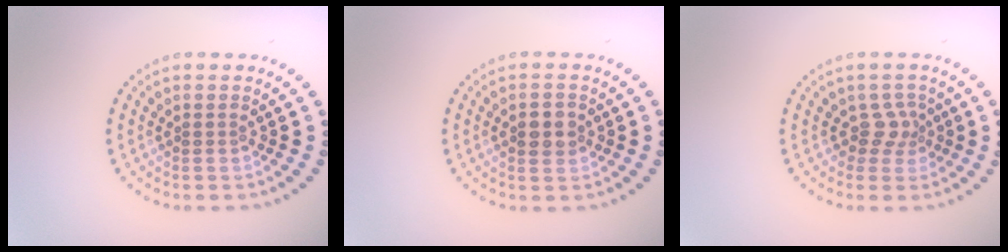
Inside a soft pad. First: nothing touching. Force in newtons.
{"total": 2.2, "press": 2.2, "slide": 0.3}
{"total": 2.0, "press": 1.4, "slide": 1.4}